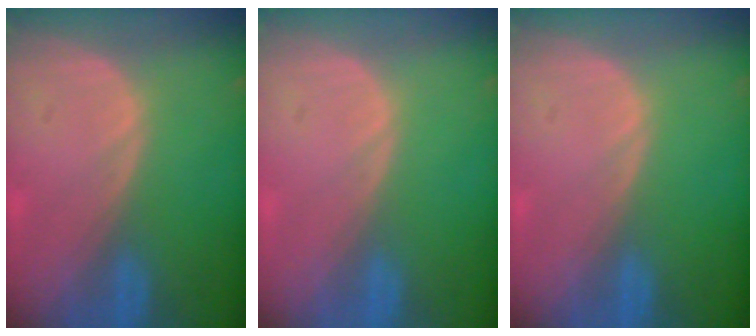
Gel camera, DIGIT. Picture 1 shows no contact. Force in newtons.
{"total": 0.0}
{"total": 0.0}